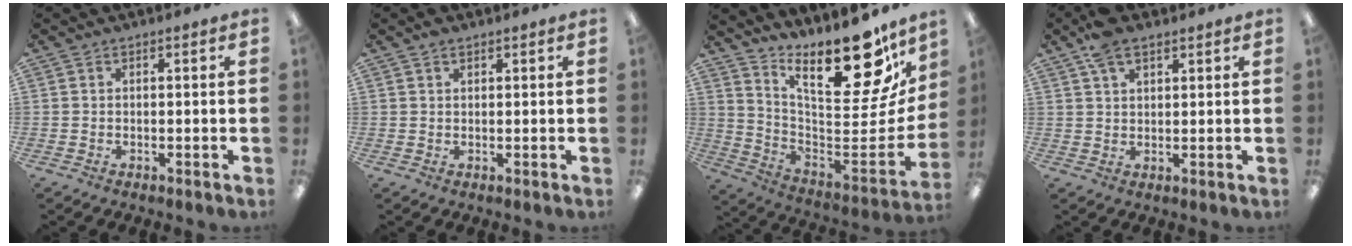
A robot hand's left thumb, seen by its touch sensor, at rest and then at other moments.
{"total": 1.5, "force": [1.2, 0.6, 0.6], "torque": [-0.015, 0.000, 0.022]}
{"total": 23.4, "force": [17.0, 7.7, 14.2], "torque": [-0.176, -0.135, 0.283]}
{"total": 6.1, "force": [4.1, 2.7, 3.6], "torque": [-0.063, -0.011, 0.074]}